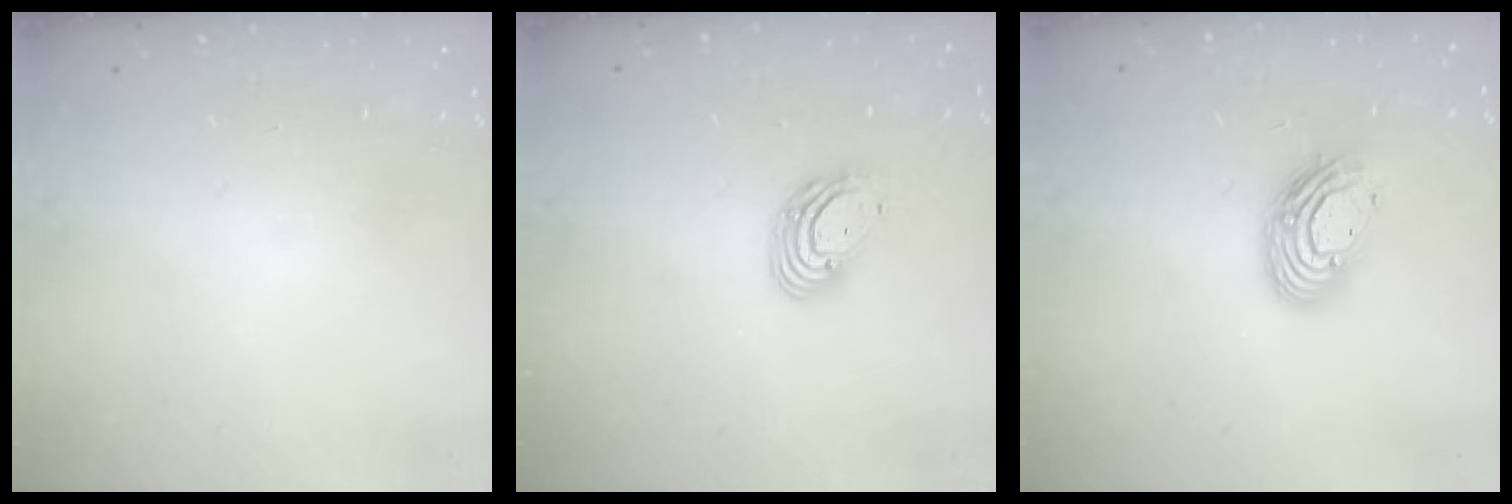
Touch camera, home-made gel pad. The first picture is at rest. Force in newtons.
{"total": 8.8, "press": 8.6, "slide": 1.7}
{"total": 11.8, "press": 11.7, "slide": 0.9}